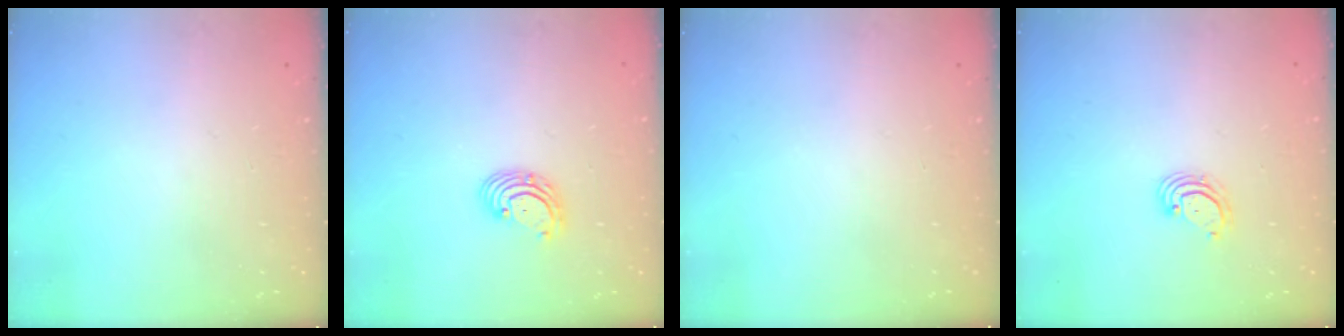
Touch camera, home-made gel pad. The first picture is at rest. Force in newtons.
{"total": 2.8, "press": 2.8, "slide": 0.2}
{"total": 0.0}
{"total": 2.8, "press": 2.8, "slide": 0.2}